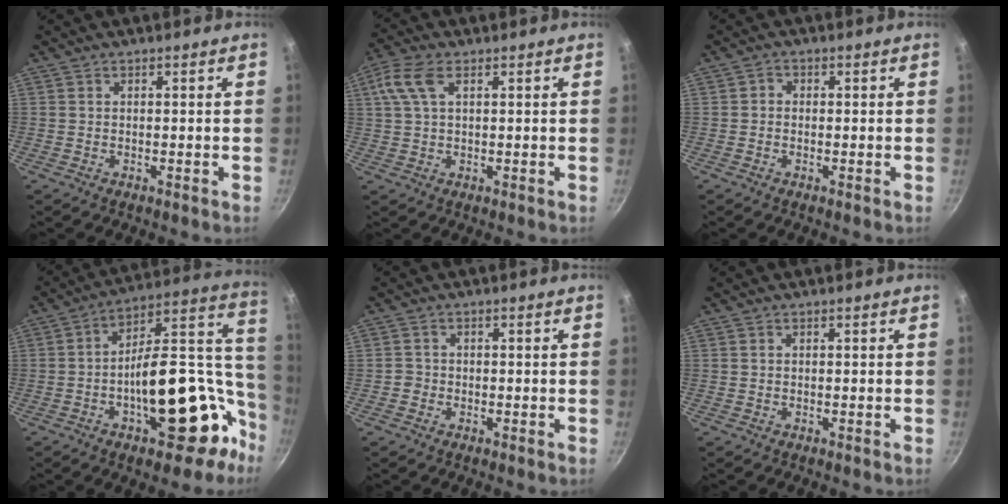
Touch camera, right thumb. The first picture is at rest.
{"total": 6.7, "force": [2.5, 3.5, 5.1], "torque": [-0.108, 0.016, 0.045]}
{"total": 1.4, "force": [-0.1, 1.2, 0.6], "torque": [-0.010, 0.006, -0.006]}
{"total": 27.0, "force": [-8.2, 14.2, 21.4], "torque": [-0.237, 0.073, -0.105]}
{"total": 1.4, "force": [-0.6, 1.2, 0.2], "torque": [0.003, 0.006, -0.013]}
{"total": 0.0}